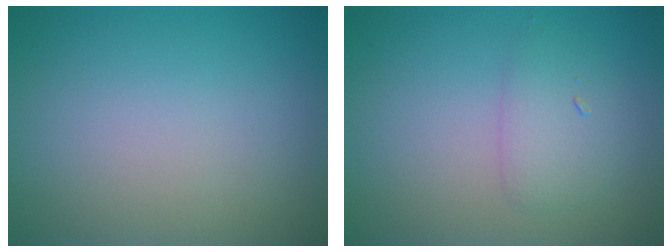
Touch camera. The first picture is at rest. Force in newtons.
{"total": 2.1, "press": 2.1, "slide": 0.1}